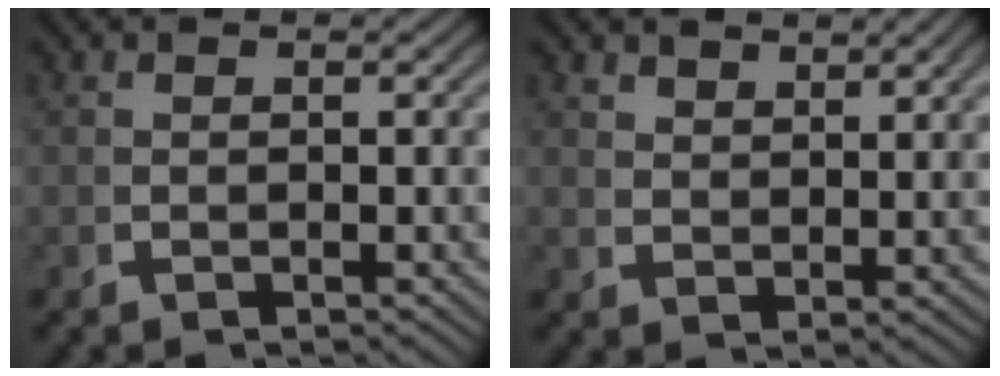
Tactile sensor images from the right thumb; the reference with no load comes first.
{"total": 2.4, "force": [2.3, 0.1, 0.5], "torque": [-0.001, 0.000, 0.054]}